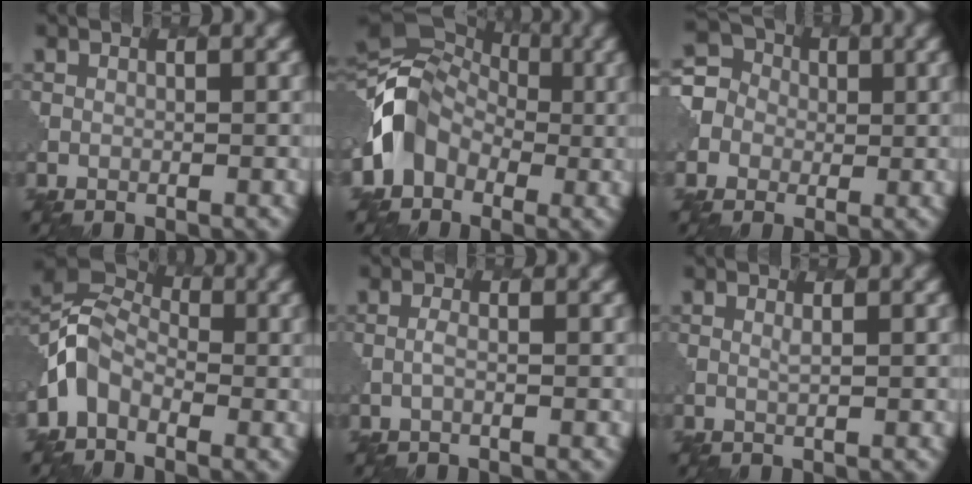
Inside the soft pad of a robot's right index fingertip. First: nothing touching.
{"total": 7.0, "force": [-1.4, 5.8, 3.7], "torque": [-0.062, 0.009, -0.046]}
{"total": 4.5, "force": [-0.4, 4.3, 1.1], "torque": [-0.015, 0.016, -0.023]}
{"total": 4.5, "force": [-1.9, 3.2, 2.5], "torque": [-0.052, 0.008, -0.053]}
{"total": 0.8, "force": [-0.2, 0.2, 0.7], "torque": [-0.013, 0.003, -0.006]}
{"total": 0.8, "force": [0.6, 0.2, 0.5], "torque": [-0.008, -0.003, 0.010]}